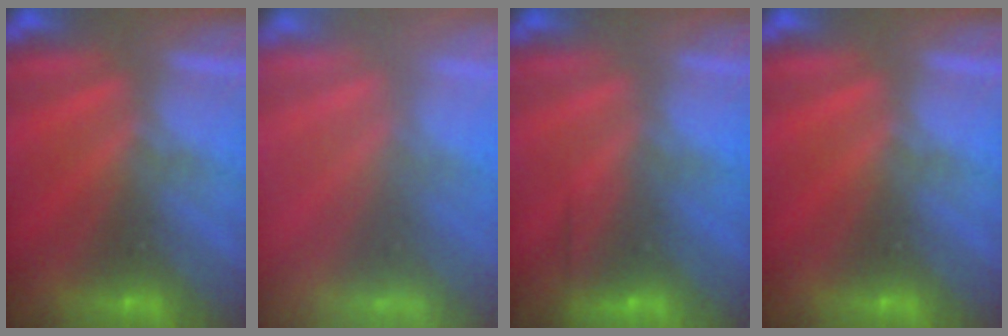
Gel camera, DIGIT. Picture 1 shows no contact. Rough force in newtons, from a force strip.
{"total": 7.0}
{"total": 2.6}
{"total": 0.0}